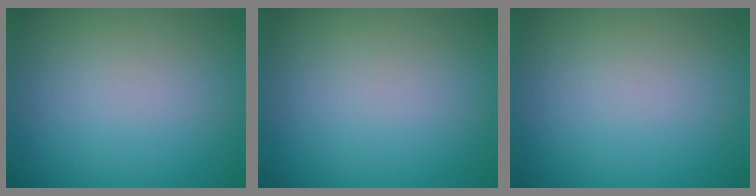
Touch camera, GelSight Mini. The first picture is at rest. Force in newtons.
{"total": 0.0}
{"total": 0.0}